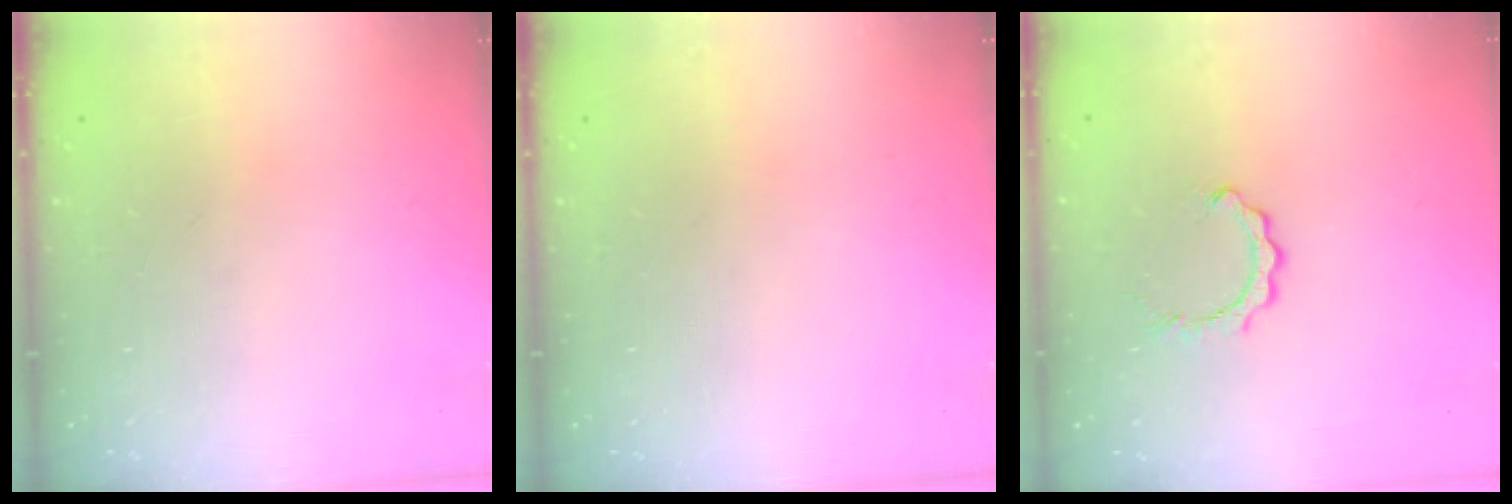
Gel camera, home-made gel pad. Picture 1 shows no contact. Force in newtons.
{"total": 0.0}
{"total": 2.8, "press": 2.8, "slide": 0.2}